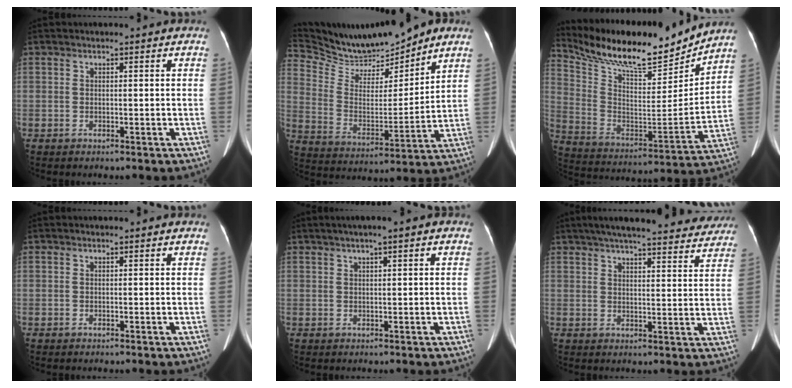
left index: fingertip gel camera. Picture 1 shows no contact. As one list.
[{"total": 14.6, "force": [13.7, 2.9, 4.1], "torque": [-0.094, -0.004, 0.253]}, {"total": 21.3, "force": [19.2, 3.4, 8.4], "torque": [-0.168, -0.016, 0.317]}, {"total": 0.0}, {"total": 2.5, "force": [1.2, 0.2, 2.2], "torque": [-0.040, 0.015, 0.021]}, {"total": 23.8, "force": [20.8, 4.4, 10.6], "torque": [-0.158, 0.018, 0.259]}]